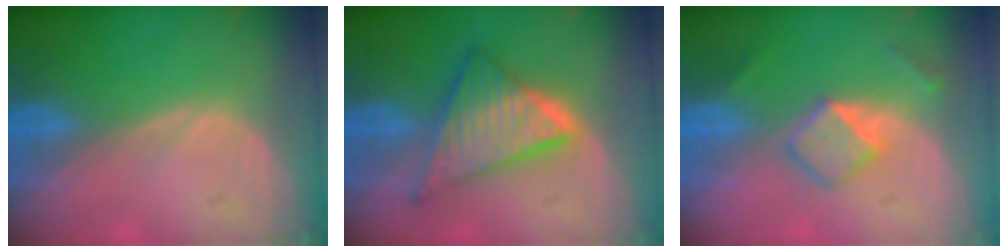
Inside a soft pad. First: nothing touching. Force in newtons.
{"total": 9.1, "press": 9.1, "slide": 0.7}
{"total": 5.2, "press": 4.5, "slide": 2.7}